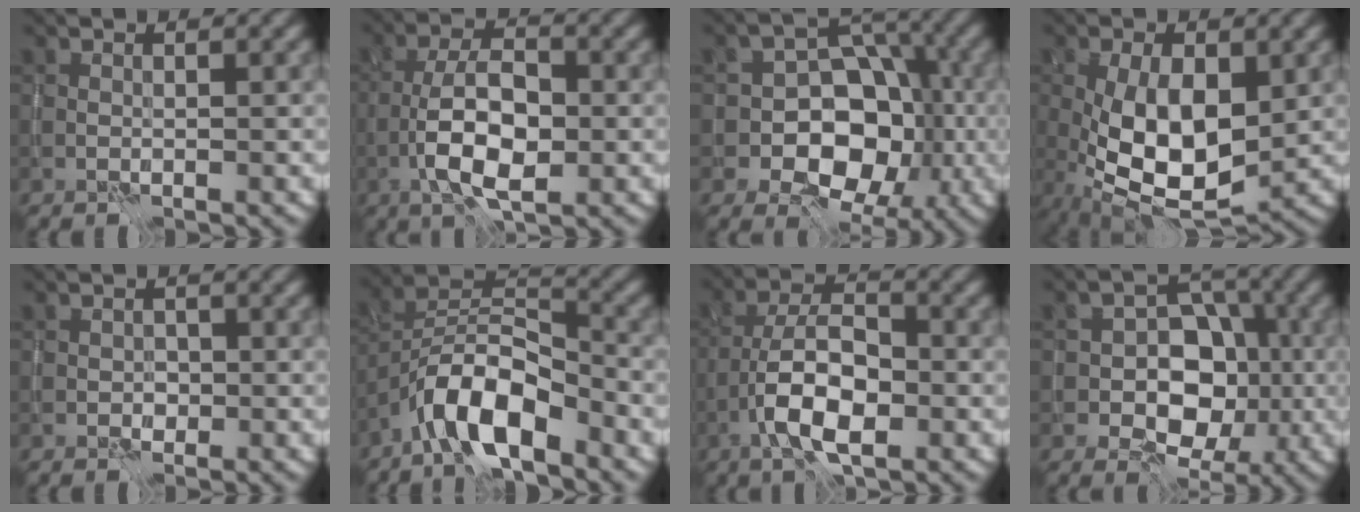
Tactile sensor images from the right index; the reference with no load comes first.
{"total": 6.5, "force": [-2.1, 2.8, 5.5], "torque": [-0.103, 0.005, -0.042]}
{"total": 8.6, "force": [-2.2, 6.1, 5.6], "torque": [-0.058, 0.009, -0.041]}
{"total": 9.6, "force": [-0.8, 4.7, 8.4], "torque": [-0.164, -0.012, -0.010]}
{"total": 1.1, "force": [-0.4, 0.9, 0.5], "torque": [-0.008, -0.005, -0.005]}
{"total": 7.1, "force": [-4.6, 2.5, 4.8], "torque": [-0.079, 0.012, -0.094]}
{"total": 6.5, "force": [-2.8, 2.7, 5.2], "torque": [-0.095, 0.006, -0.056]}
{"total": 7.3, "force": [-1.5, 5.4, 4.6], "torque": [-0.031, 0.006, -0.038]}